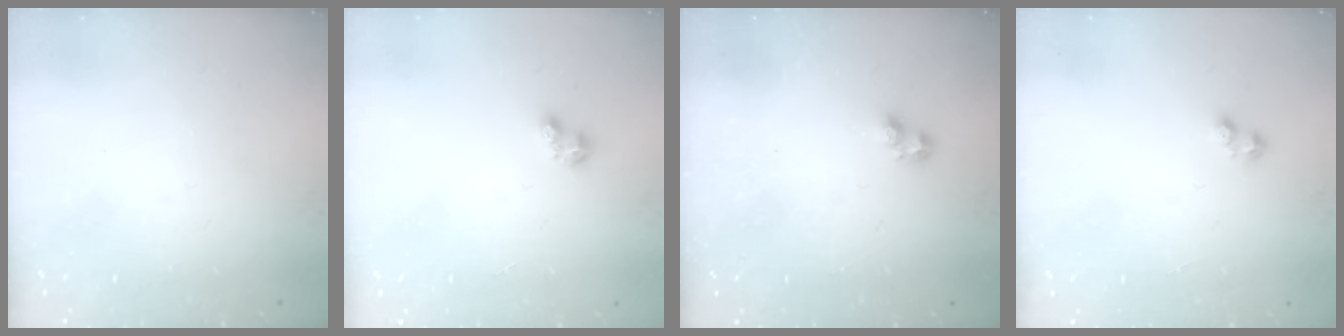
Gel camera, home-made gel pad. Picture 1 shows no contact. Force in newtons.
{"total": 3.0, "press": 3.0, "slide": 0.4}
{"total": 2.4, "press": 2.3, "slide": 0.4}
{"total": 1.2, "press": 1.0, "slide": 0.6}